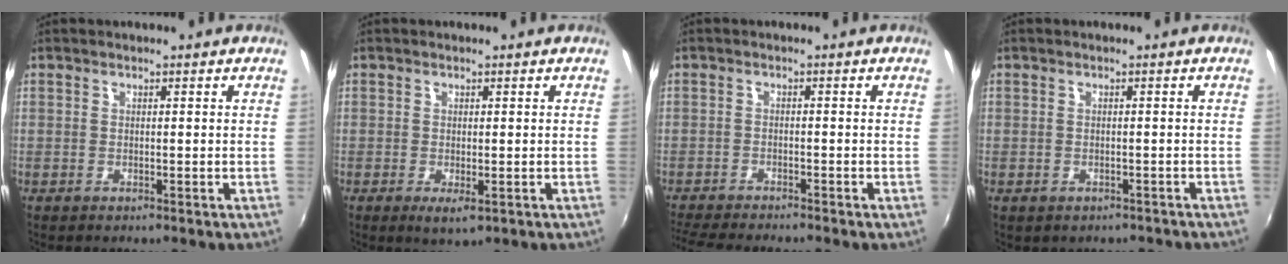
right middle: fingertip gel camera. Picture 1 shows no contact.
{"total": 2.5, "force": [-0.7, 0.9, 2.2], "torque": [-0.039, -0.013, -0.008]}
{"total": 7.0, "force": [-6.6, -0.1, 2.6], "torque": [-0.070, -0.023, -0.113]}
{"total": 2.8, "force": [-2.1, 1.6, 0.9], "torque": [-0.022, -0.012, -0.024]}